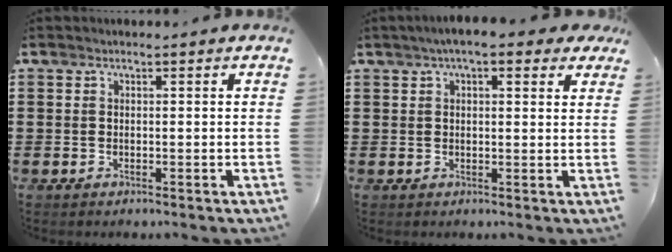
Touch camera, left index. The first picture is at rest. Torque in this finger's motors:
{"motor_torque": [1.57, -0.57, 0.71, 0.16]}